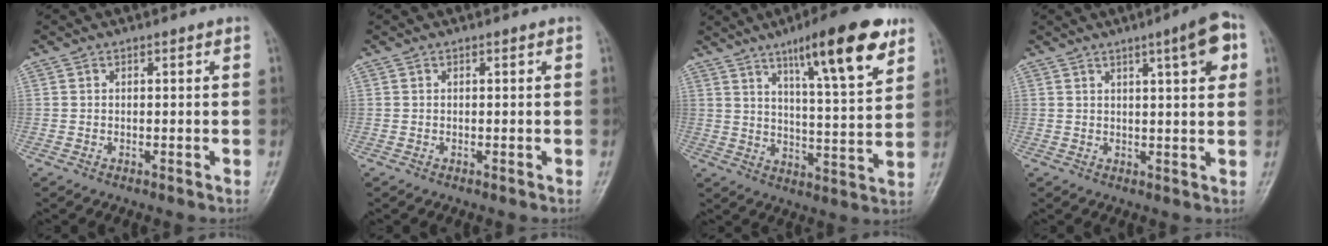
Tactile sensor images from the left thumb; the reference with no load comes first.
{"total": 0.0}
{"total": 16.9, "force": [9.8, 3.5, 13.4], "torque": [-0.184, -0.044, 0.153]}
{"total": 7.5, "force": [3.2, 1.3, 6.7], "torque": [-0.087, -0.004, 0.041]}